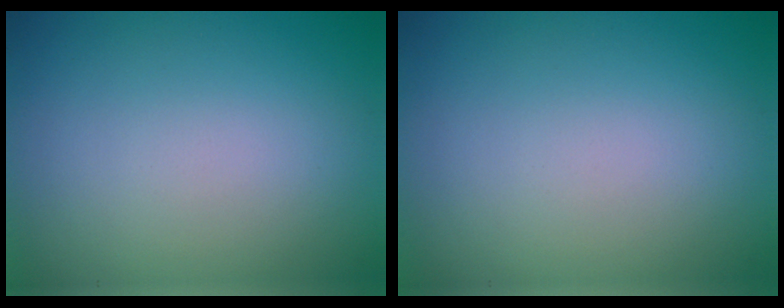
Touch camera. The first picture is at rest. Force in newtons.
{"total": 0.0}